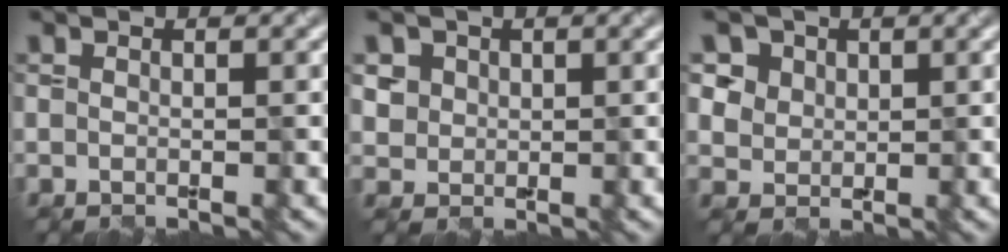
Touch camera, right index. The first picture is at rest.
{"total": 2.7, "force": [1.1, 2.3, 0.8], "torque": [-0.026, 0.002, 0.037]}
{"total": 6.2, "force": [3.4, 4.7, 2.3], "torque": [-0.056, 0.004, 0.059]}